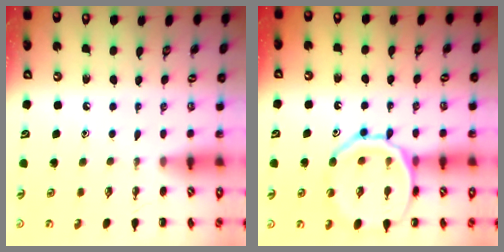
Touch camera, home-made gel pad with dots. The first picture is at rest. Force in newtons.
{"total": 16.7, "press": 16.6, "slide": 1.9}